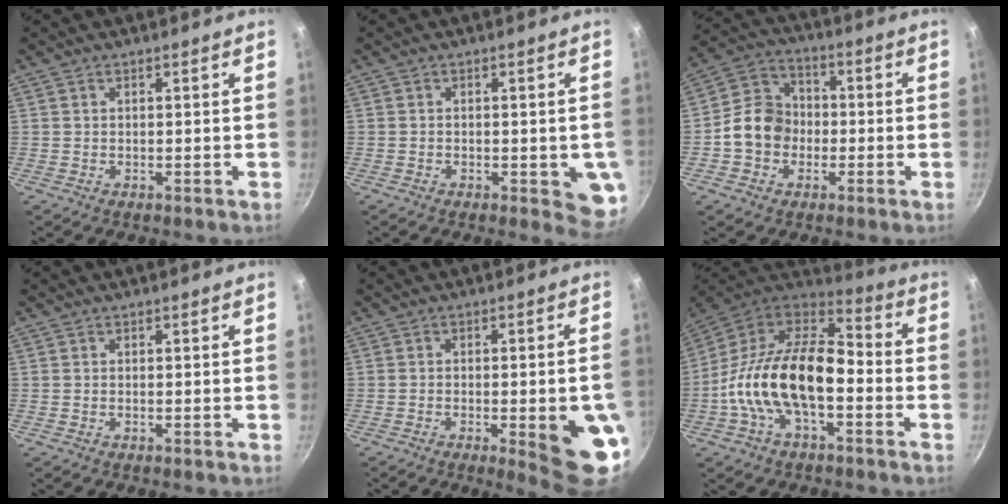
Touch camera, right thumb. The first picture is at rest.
{"total": 7.1, "force": [-1.7, 2.9, 6.3], "torque": [-0.045, -0.001, -0.019]}
{"total": 10.3, "force": [-1.9, 8.7, 5.1], "torque": [-0.059, 0.029, -0.052]}
{"total": 0.0}
{"total": 12.3, "force": [-3.4, 3.1, 11.4], "torque": [-0.119, 0.012, -0.037]}
{"total": 20.9, "force": [-4.3, 11.2, 17.1], "torque": [-0.293, 0.051, -0.093]}